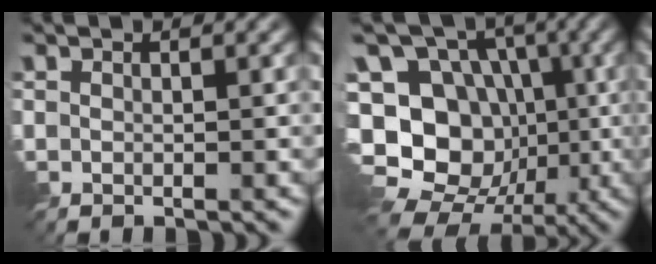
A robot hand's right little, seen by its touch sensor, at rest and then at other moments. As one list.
[{"total": 18.7, "force": [-5.4, 15.7, 8.5], "torque": [-0.192, 0.012, -0.102]}]